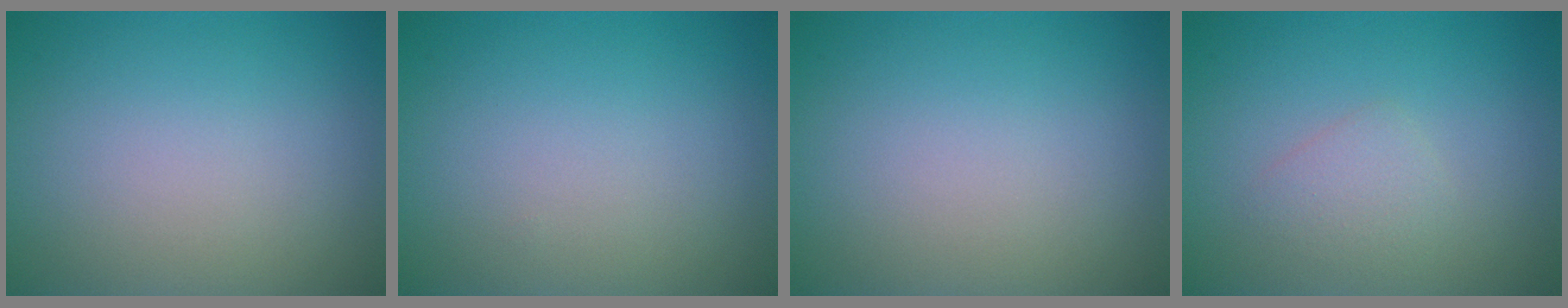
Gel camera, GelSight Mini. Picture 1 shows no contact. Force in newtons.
{"total": 0.0}
{"total": 0.0}
{"total": 1.7, "press": 1.7, "slide": 0.1}